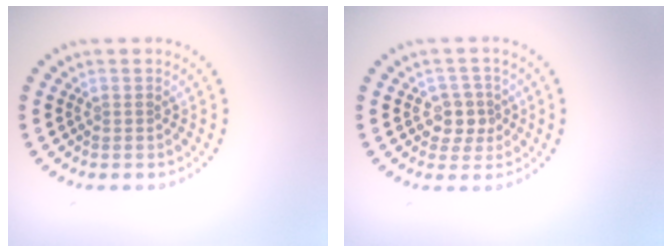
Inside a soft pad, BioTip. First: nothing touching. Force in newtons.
{"total": 2.3, "press": 2.1, "slide": 1.0}